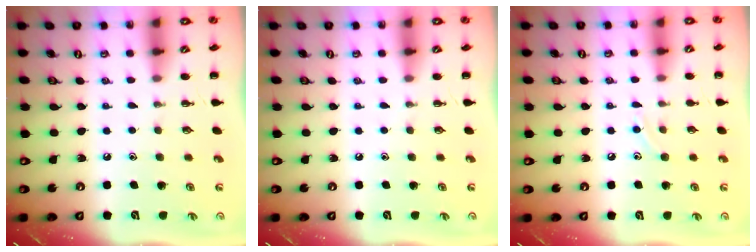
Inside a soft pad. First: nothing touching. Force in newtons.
{"total": 0.0}
{"total": 7.3, "press": 7.0, "slide": 1.9}